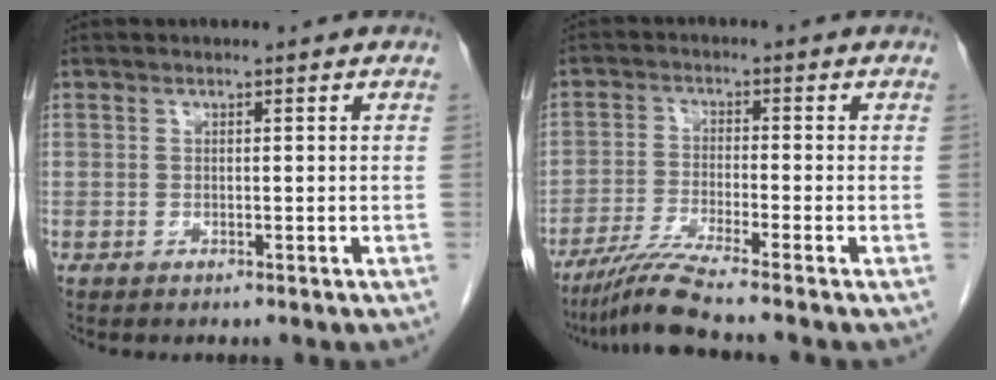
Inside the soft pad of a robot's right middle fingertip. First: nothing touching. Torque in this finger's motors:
{"motor_torque": [0.17, -0.48, 0.03, 0.09]}